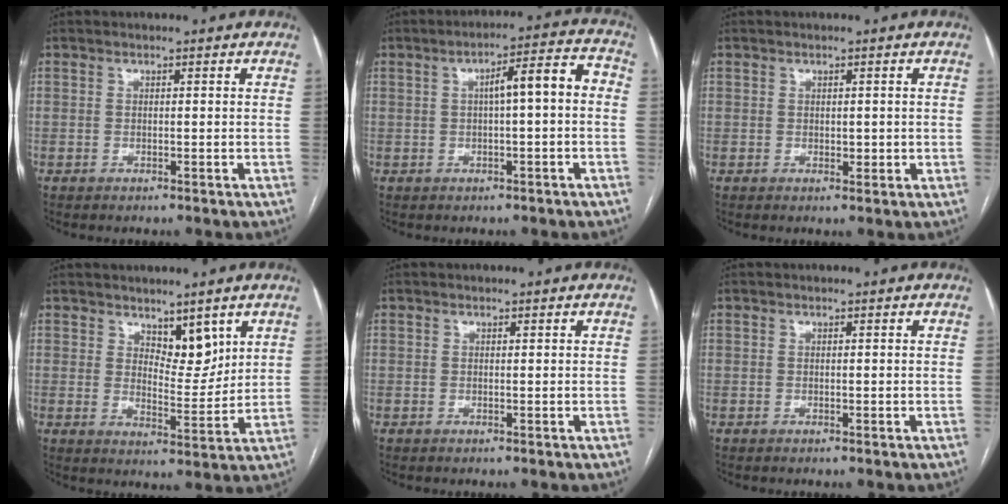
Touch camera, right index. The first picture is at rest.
{"total": 7.1, "force": [0.2, 1.2, 7.0], "torque": [-0.104, 0.030, 0.003]}
{"total": 1.6, "force": [0.1, 1.0, 1.2], "torque": [-0.014, 0.000, 0.004]}
{"total": 5.6, "force": [3.5, 2.5, 3.6], "torque": [-0.051, -0.010, 0.061]}
{"total": 0.0}
{"total": 0.0}